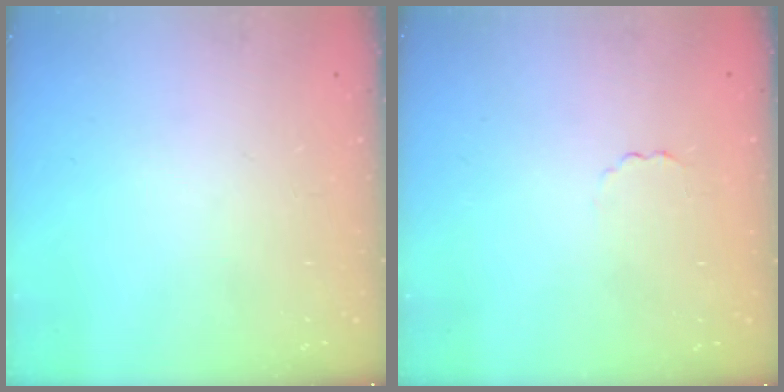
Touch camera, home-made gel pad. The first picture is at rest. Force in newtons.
{"total": 1.4, "press": 1.3, "slide": 0.4}